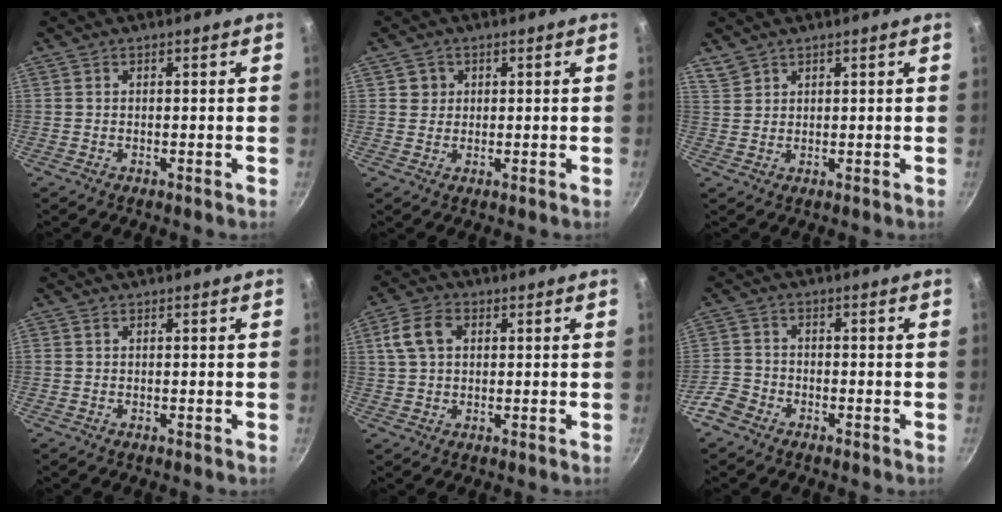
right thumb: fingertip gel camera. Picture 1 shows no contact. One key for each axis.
{"total": 2.5, "fx": 0.7, "fy": 2.4, "fz": 0.3, "tx": 0.011, "ty": 0.005, "tz": 0.006}
{"total": 2.7, "fx": 2.3, "fy": 1.4, "fz": 0.4, "tx": 0.000, "ty": 0.004, "tz": 0.050}
{"total": 0.0}
{"total": 7.0, "fx": 1.8, "fy": 4.9, "fz": 4.7, "tx": -0.084, "ty": 0.013, "tz": 0.028}
{"total": 4.5, "fx": -3.0, "fy": 3.1, "fz": 1.5, "tx": -0.025, "ty": 0.034, "tz": -0.064}